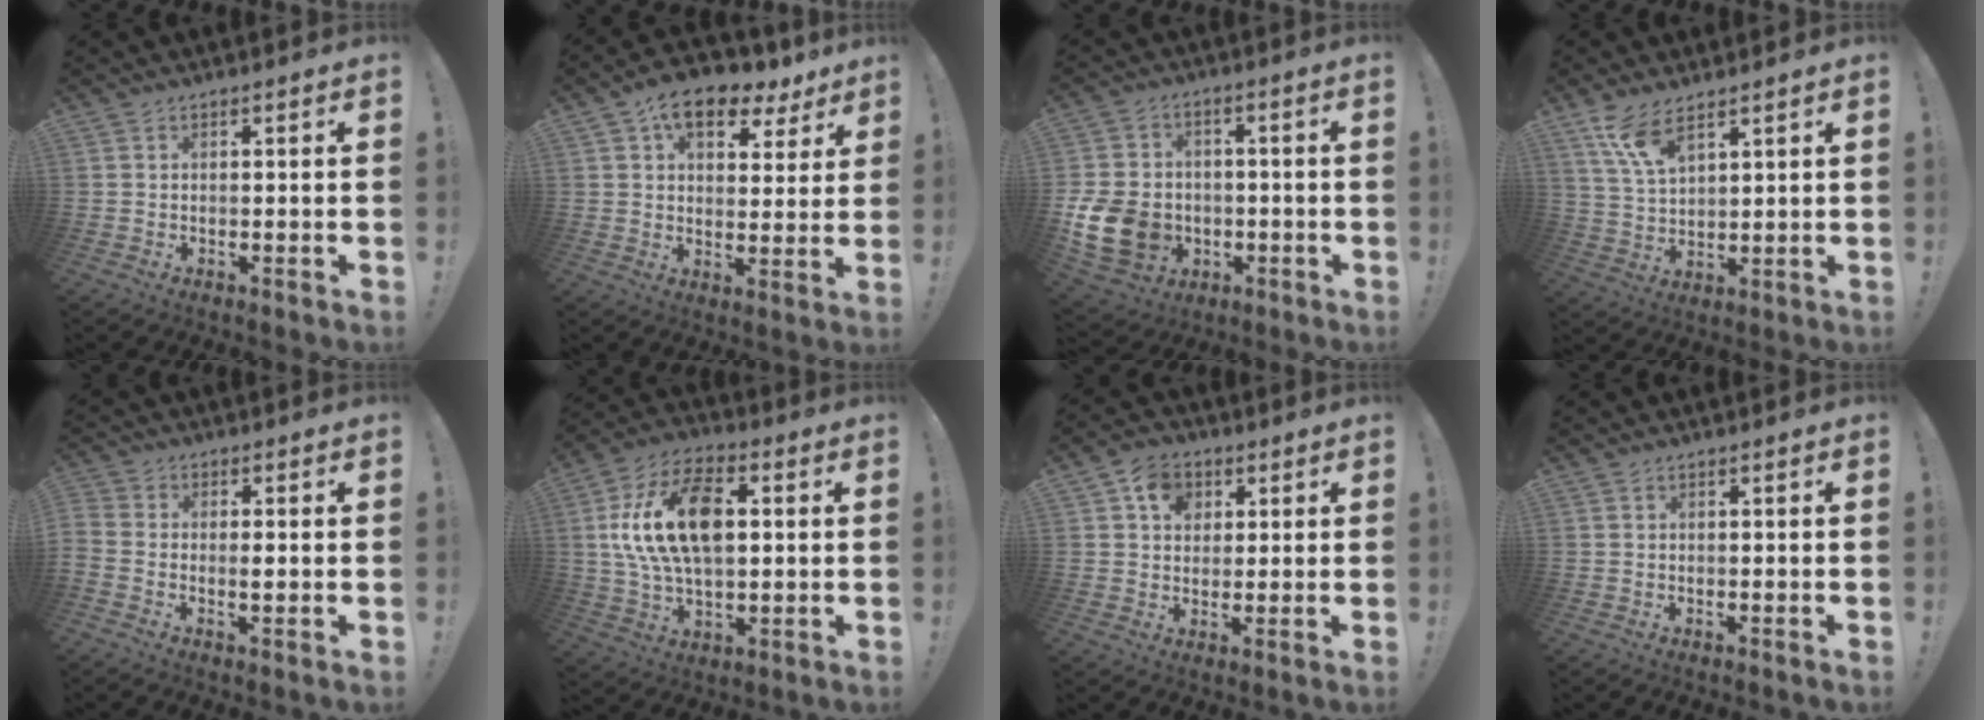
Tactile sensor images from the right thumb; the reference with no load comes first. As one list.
[{"total": 11.5, "force": [6.7, 6.7, 6.4], "torque": [-0.098, -0.034, 0.122]}, {"total": 15.0, "force": [-3.2, 12.4, 7.8], "torque": [-0.159, 0.014, -0.051]}, {"total": 9.1, "force": [6.5, 3.3, 5.4], "torque": [-0.113, -0.028, 0.124]}, {"total": 3.0, "force": [-0.9, 2.1, 1.9], "torque": [-0.049, 0.005, -0.016]}, {"total": 20.4, "force": [3.5, 12.8, 15.4], "torque": [-0.272, 0.005, 0.062]}, {"total": 8.2, "force": [3.1, 6.8, 3.4], "torque": [-0.053, -0.002, 0.060]}, {"total": 0.0}]